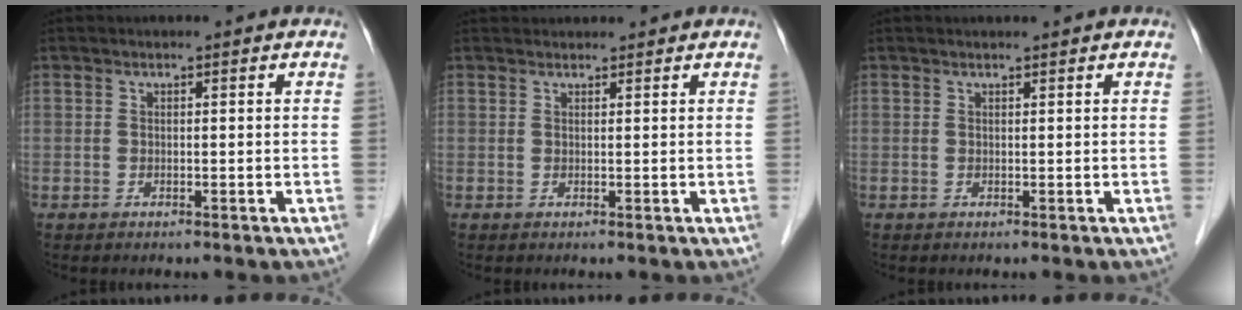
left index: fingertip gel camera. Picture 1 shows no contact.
{"total": 2.6, "force": [2.6, 0.6, 0.2], "torque": [-0.005, 0.027, 0.040]}
{"total": 0.8, "force": [0.8, -0.1, 0.2], "torque": [-0.006, 0.002, 0.015]}